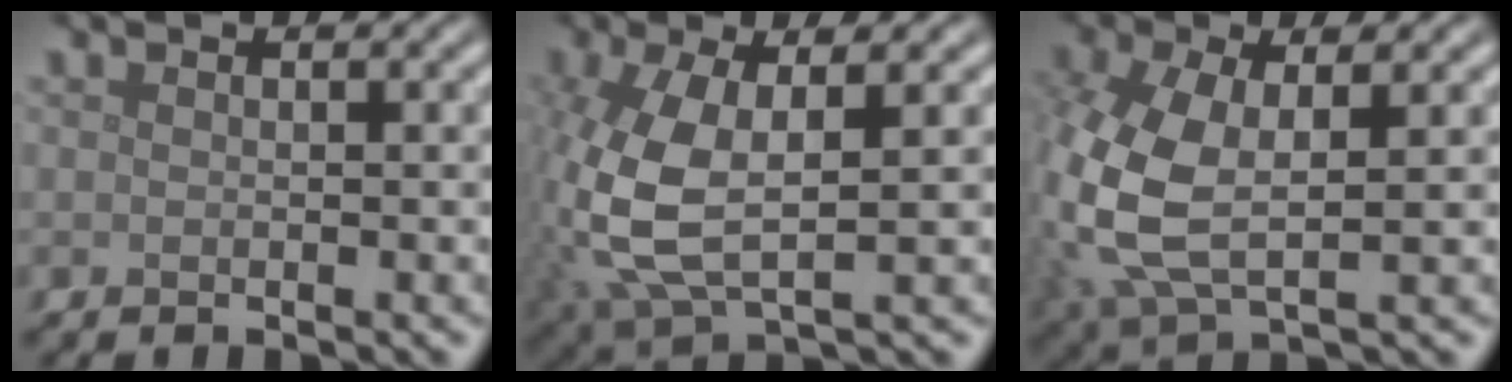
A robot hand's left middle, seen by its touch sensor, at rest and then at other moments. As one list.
[{"total": 8.3, "force": [0.1, 3.7, 7.4], "torque": [-0.185, -0.002, 0.005]}, {"total": 7.2, "force": [0.3, 3.8, 6.1], "torque": [-0.152, 0.000, 0.006]}]